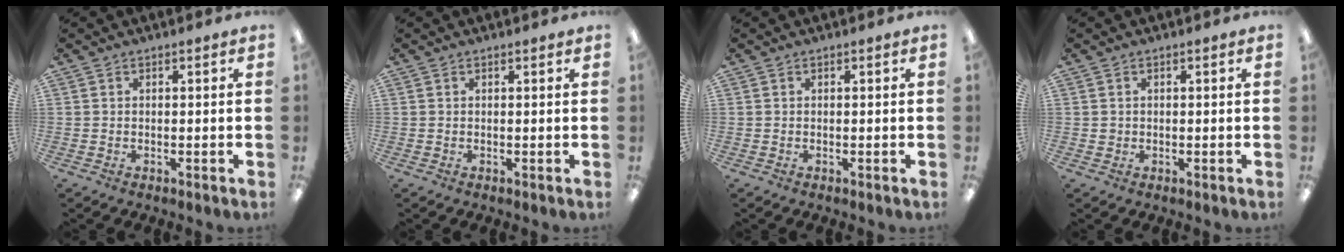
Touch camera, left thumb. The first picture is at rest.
{"total": 0.6, "force": [0.3, 0.1, 0.5], "torque": [-0.002, -0.002, 0.004]}
{"total": 0.0}
{"total": 0.8, "force": [0.2, 0.7, 0.3], "torque": [-0.006, 0.006, 0.001]}